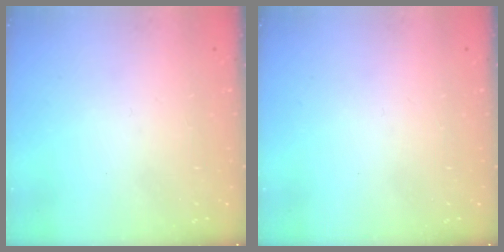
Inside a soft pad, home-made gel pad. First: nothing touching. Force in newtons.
{"total": 0.0}